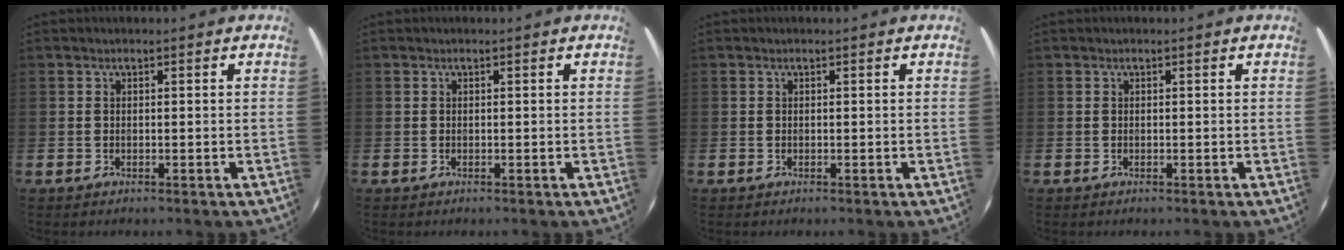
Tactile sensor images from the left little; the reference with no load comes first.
{"total": 0.0}
{"total": 0.0}
{"total": 0.0}